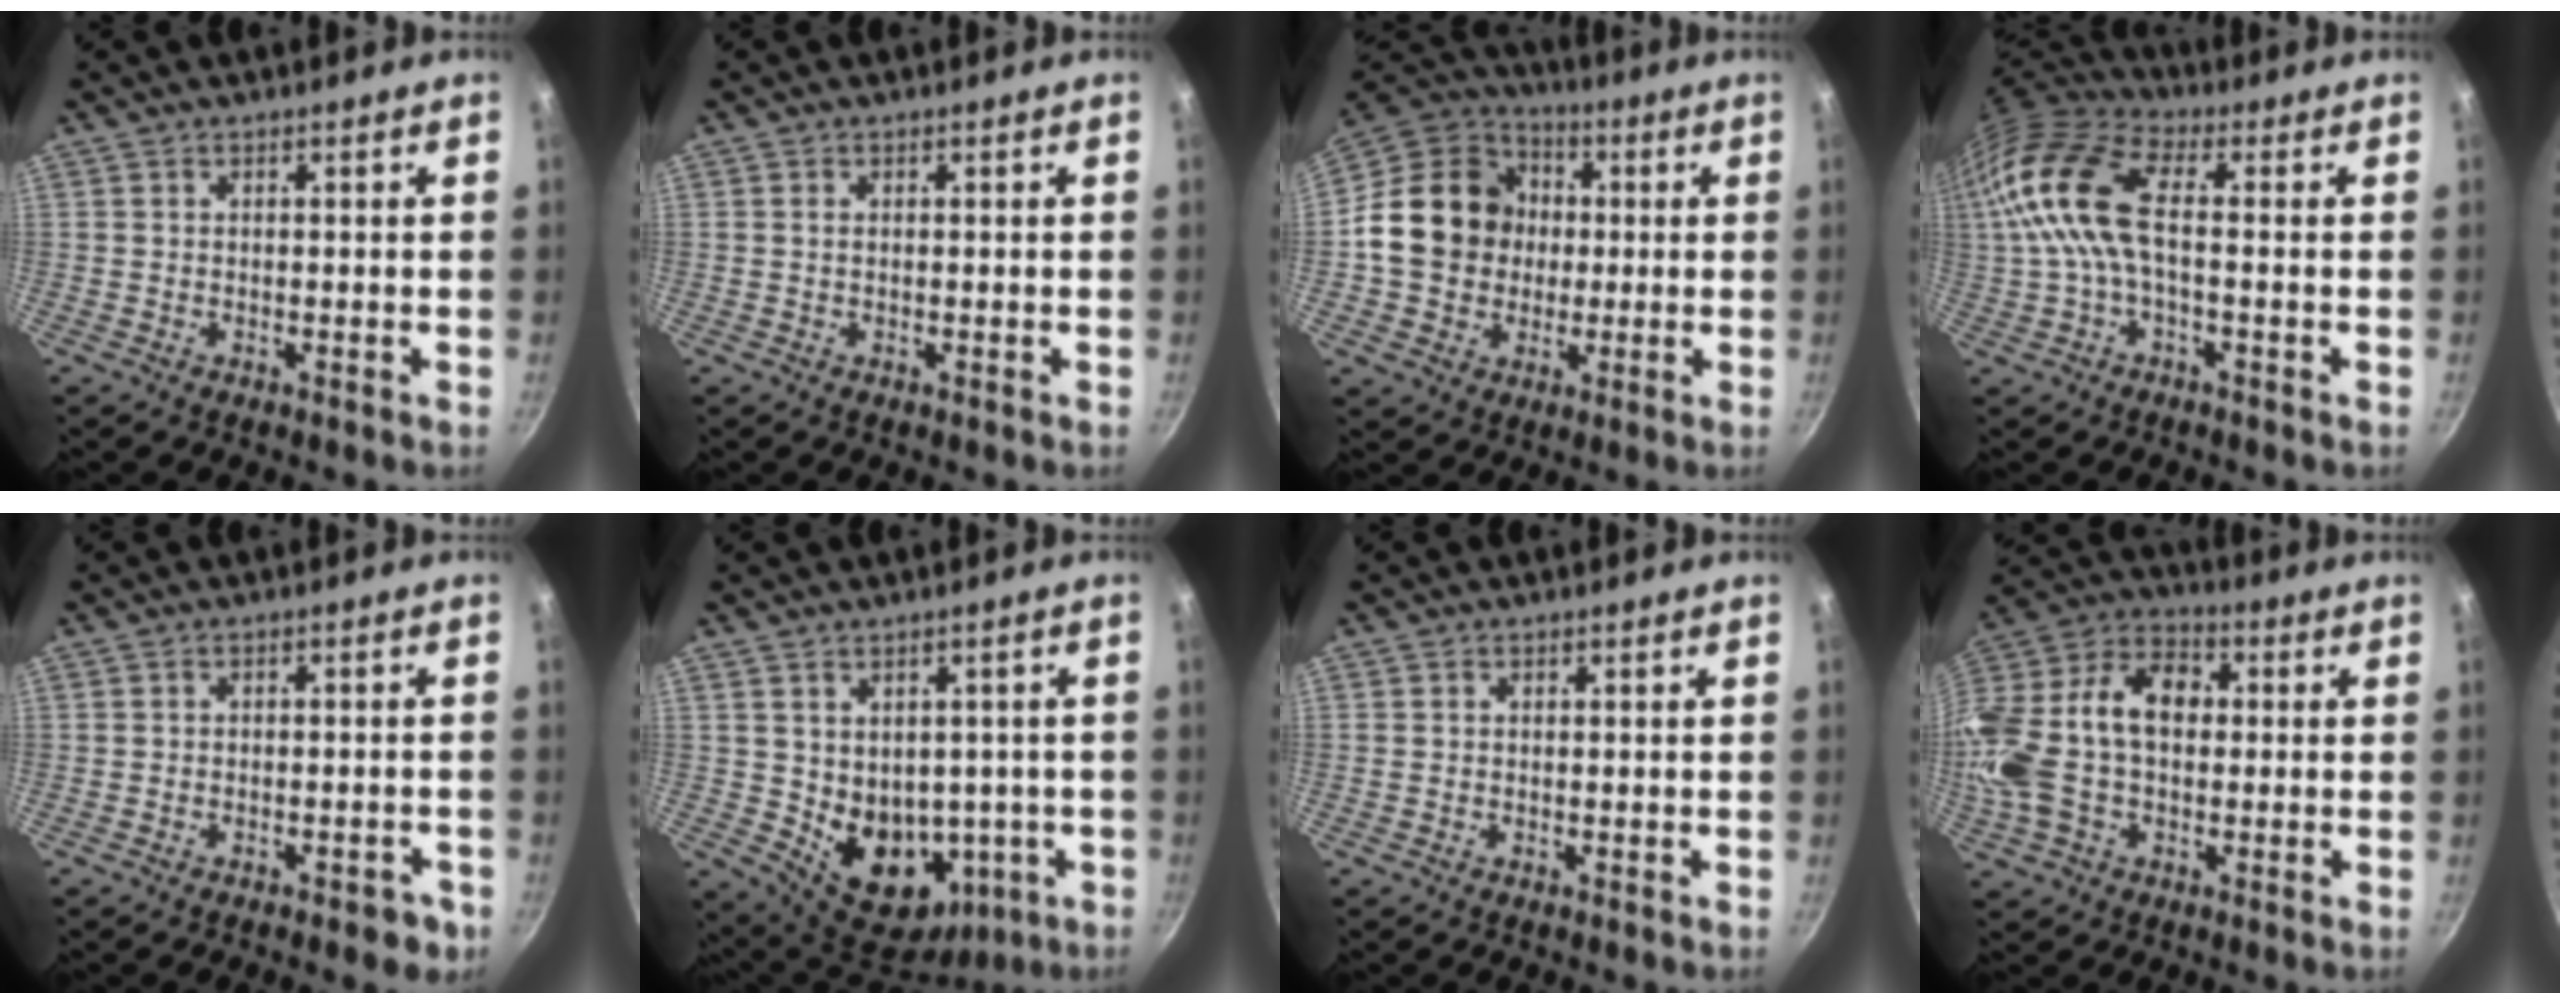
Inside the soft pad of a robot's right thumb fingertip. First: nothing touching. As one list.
[{"total": 0.5, "force": [0.1, 0.2, 0.5], "torque": [-0.010, 0.001, 0.001]}, {"total": 17.4, "force": [0.2, 14.9, 8.9], "torque": [-0.127, 0.030, -0.009]}, {"total": 14.4, "force": [0.6, 6.9, 12.6], "torque": [-0.269, 0.026, -0.006]}, {"total": 4.3, "force": [-2.3, 2.2, 2.9], "torque": [-0.024, 0.022, -0.015]}, {"total": 14.5, "force": [-1.4, 11.2, 9.1], "torque": [-0.093, -0.006, 0.012]}, {"total": 0.0}, {"total": 21.4, "force": [0.0, 14.2, 16.0], "torque": [-0.301, 0.047, -0.015]}]